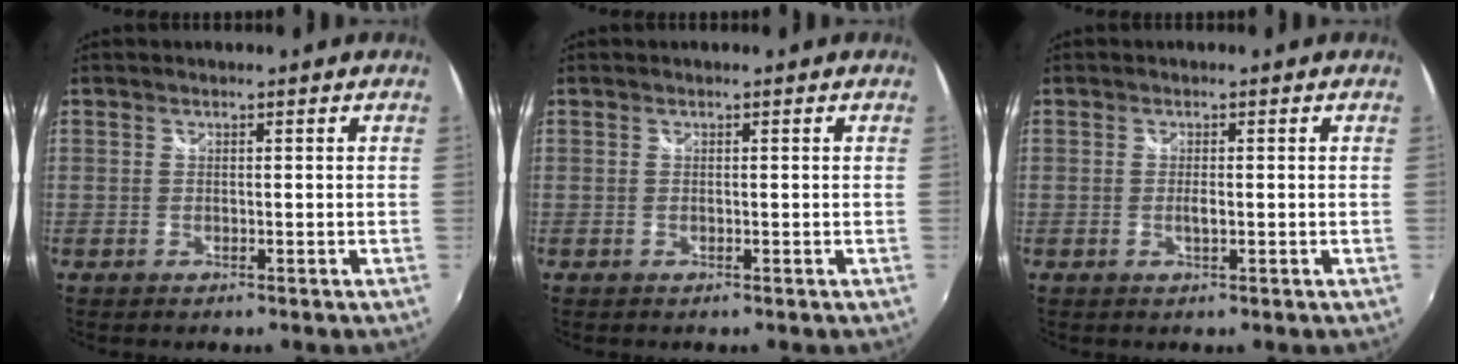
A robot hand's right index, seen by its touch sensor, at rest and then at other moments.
{"total": 0.0}
{"total": 1.3, "force": [-0.2, 0.3, 1.3], "torque": [-0.024, -0.004, -0.004]}